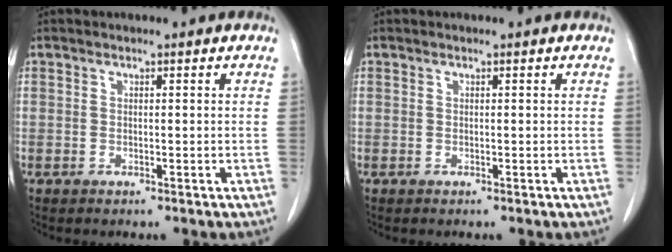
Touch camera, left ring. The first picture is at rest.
{"total": 0.0}